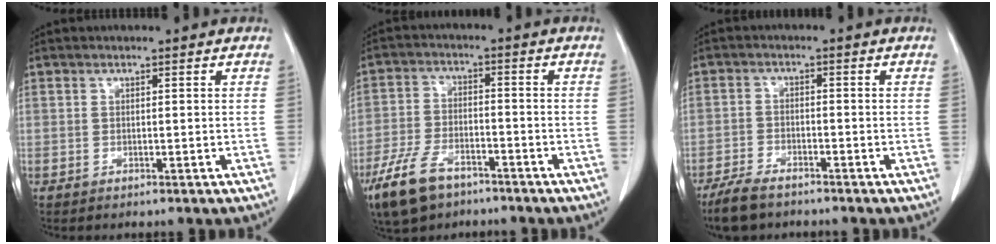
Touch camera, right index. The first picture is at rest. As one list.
[{"total": 9.5, "force": [-6.4, 4.0, 5.7], "torque": [-0.130, -0.010, -0.118]}, {"total": 5.5, "force": [-4.6, 1.6, 2.6], "torque": [-0.055, -0.011, -0.088]}]